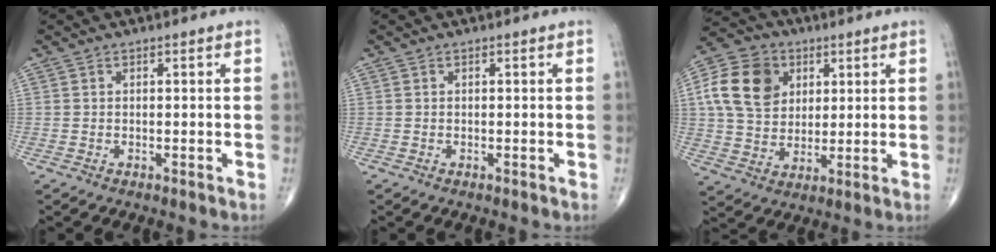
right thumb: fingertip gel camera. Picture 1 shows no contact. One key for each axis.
{"total": 0.0}
{"total": 14.1, "fx": 4.0, "fy": 11.0, "fz": 7.9, "tx": -0.133, "ty": -0.001, "tz": 0.069}